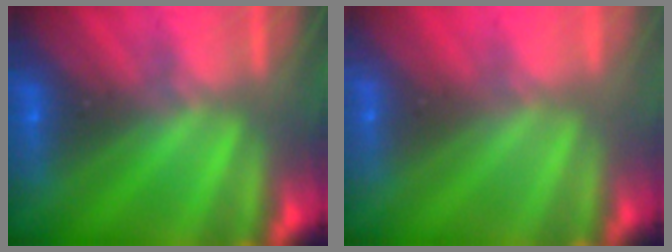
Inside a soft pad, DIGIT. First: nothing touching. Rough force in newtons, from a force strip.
{"total": 2.9}